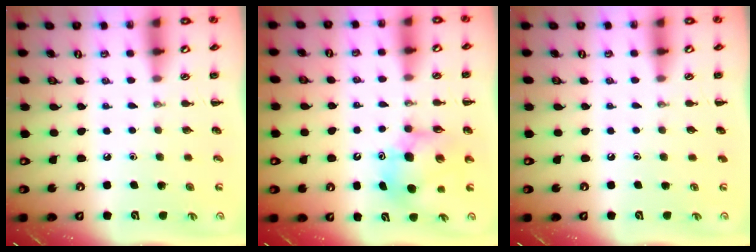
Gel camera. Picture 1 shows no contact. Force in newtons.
{"total": 8.4, "press": 8.1, "slide": 2.3}
{"total": 0.0}